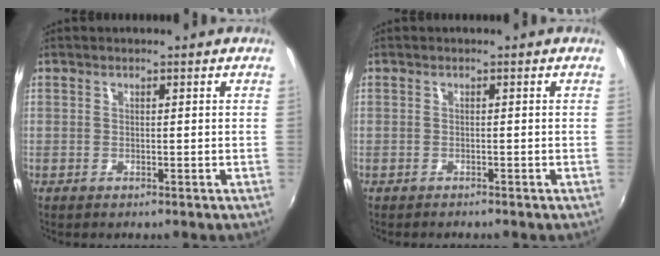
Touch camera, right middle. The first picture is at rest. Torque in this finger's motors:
{"motor_torque": [-0.84, -0.94, -0.28, -0.02]}